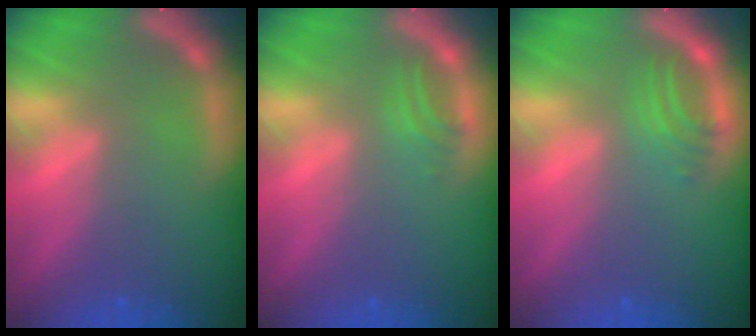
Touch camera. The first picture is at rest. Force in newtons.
{"total": 1.5}
{"total": 2.5}